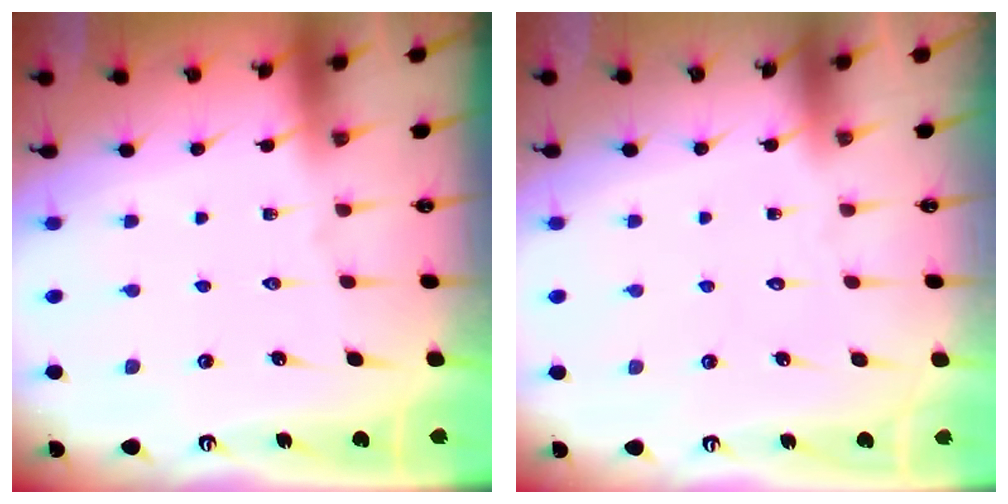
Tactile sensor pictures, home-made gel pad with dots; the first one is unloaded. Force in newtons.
{"total": 1.8, "press": 1.7, "slide": 0.1}